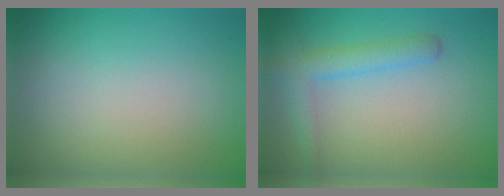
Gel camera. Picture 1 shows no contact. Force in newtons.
{"total": 3.0, "press": 3.0, "slide": 0.2}